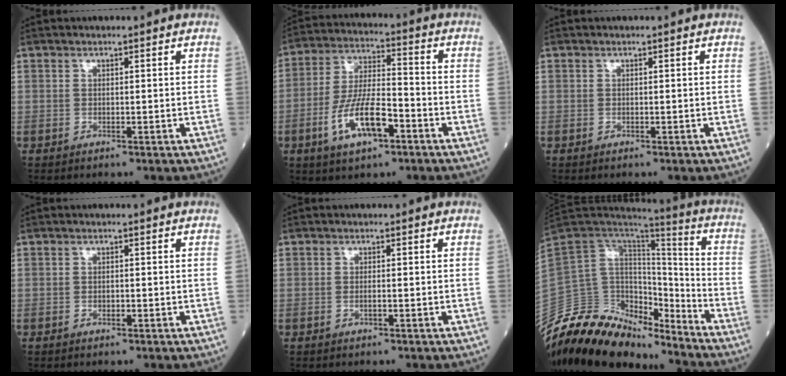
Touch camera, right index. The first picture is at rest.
{"total": 10.9, "force": [-4.7, 3.4, 9.2], "torque": [-0.185, 0.001, -0.087]}
{"total": 0.0}
{"total": 0.6, "force": [-0.3, 0.3, 0.4], "torque": [-0.007, 0.000, -0.005]}
{"total": 0.8, "force": [-0.3, 0.1, 0.7], "torque": [-0.014, 0.000, -0.006]}
{"total": 19.8, "force": [-17.5, 6.9, 6.2], "torque": [-0.120, 0.053, -0.299]}